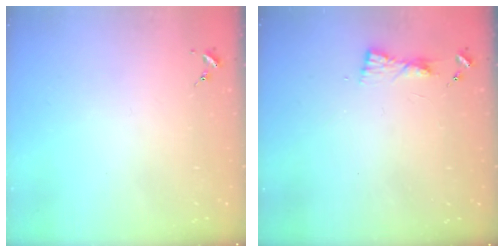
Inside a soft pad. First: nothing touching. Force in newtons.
{"total": 4.5, "press": 4.5, "slide": 0.7}